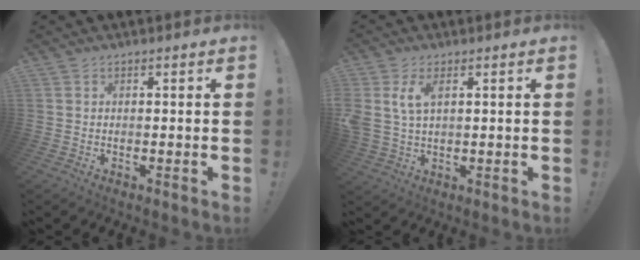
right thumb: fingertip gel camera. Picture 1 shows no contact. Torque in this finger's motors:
{"motor_torque": [0.23, 0.24, 0.34, -0.10, 0.27]}